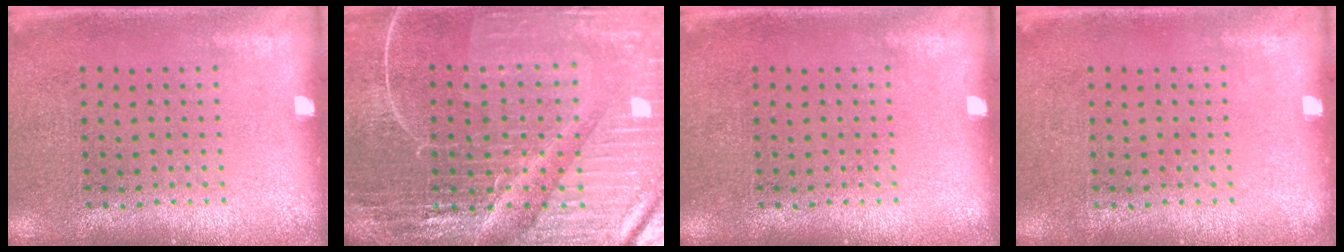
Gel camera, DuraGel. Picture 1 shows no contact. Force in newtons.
{"total": 5.8, "press": 5.3, "slide": 2.4}
{"total": 0.0}
{"total": 0.0}